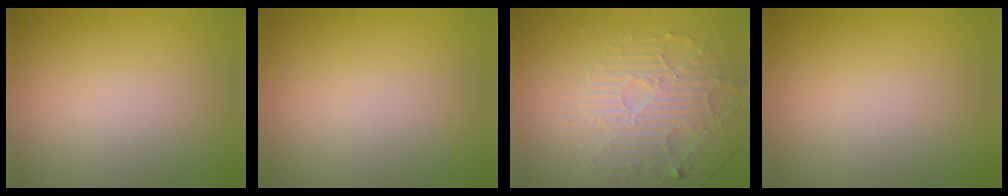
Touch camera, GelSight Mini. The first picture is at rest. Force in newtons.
{"total": 0.0}
{"total": 4.7, "press": 3.4, "slide": 3.3}
{"total": 0.0}